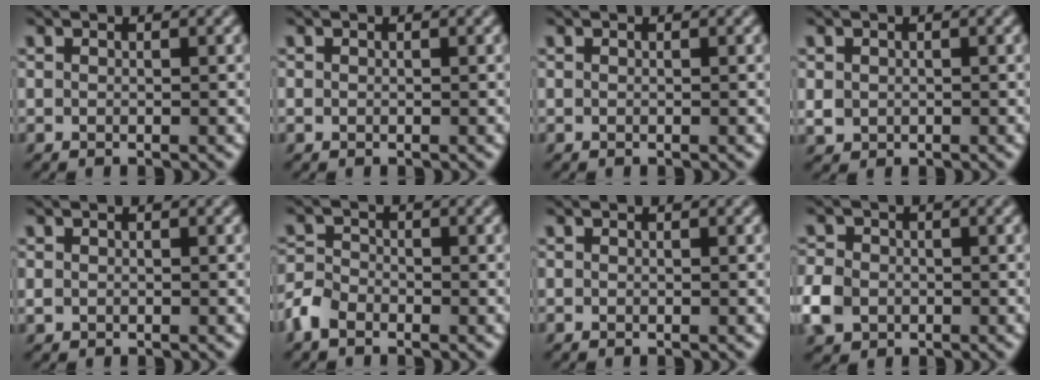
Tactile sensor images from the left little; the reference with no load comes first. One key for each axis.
{"total": 0.0}
{"total": 0.0}
{"total": 1.2, "fx": 0.0, "fy": 1.1, "fz": 0.4, "tx": -0.011, "ty": -0.005, "tz": 0.003}
{"total": 0.5, "fx": 0.0, "fy": 0.5, "fz": 0.1, "tx": -0.003, "ty": -0.002, "tz": 0.001}
{"total": 2.9, "fx": -1.9, "fy": 1.8, "fz": 1.3, "tx": -0.033, "ty": 0.003, "tz": -0.049}
{"total": 0.0}
{"total": 3.7, "fx": -1.2, "fy": 3.0, "fz": 1.8, "tx": -0.050, "ty": 0.001, "tz": -0.028}